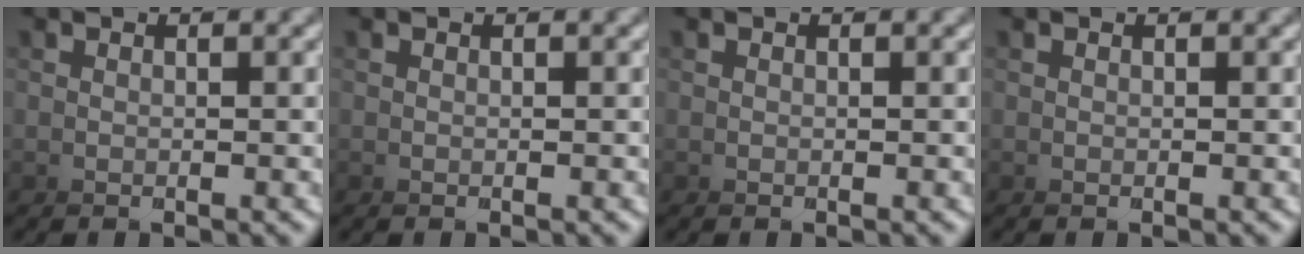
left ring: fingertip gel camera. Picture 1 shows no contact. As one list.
[{"total": 0.0}, {"total": 0.0}, {"total": 0.0}]